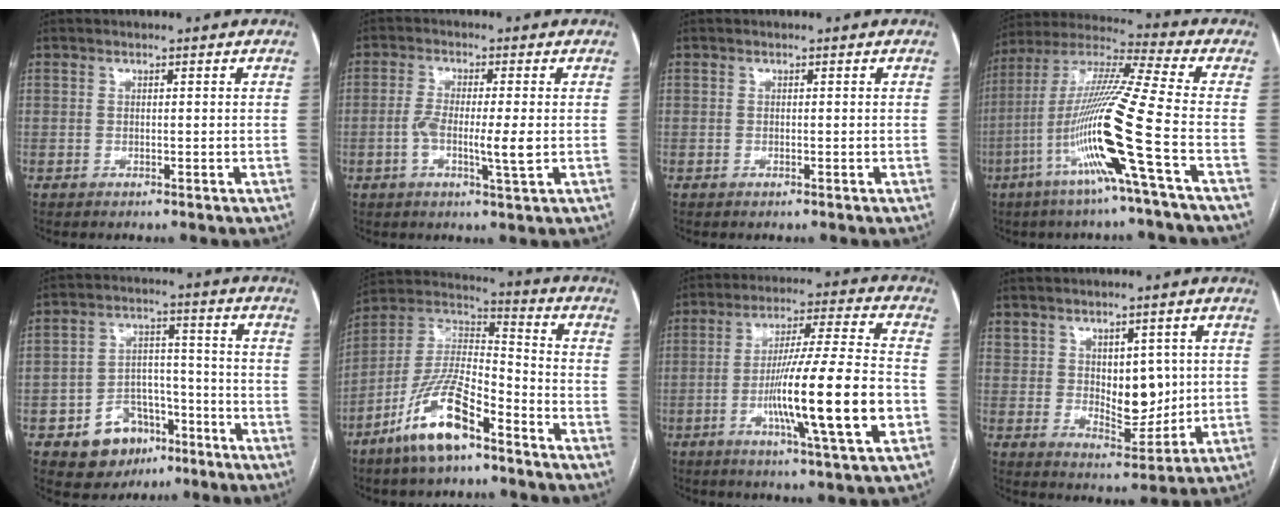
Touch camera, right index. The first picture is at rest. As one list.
[{"total": 5.9, "force": [-1.0, 0.4, 5.8], "torque": [-0.108, -0.007, -0.022]}, {"total": 0.0}, {"total": 17.3, "force": [-6.2, -2.2, 16.0], "torque": [-0.316, -0.013, -0.127]}, {"total": 9.7, "force": [-5.2, 6.9, 4.4], "torque": [-0.070, 0.023, -0.075]}, {"total": 14.3, "force": [-8.7, 3.8, 10.7], "torque": [-0.224, -0.001, -0.163]}, {"total": 17.7, "force": [-4.5, -0.2, 17.2], "torque": [-0.291, -0.010, -0.078]}, {"total": 8.0, "force": [1.5, 4.1, 6.7], "torque": [-0.103, -0.004, 0.041]}]